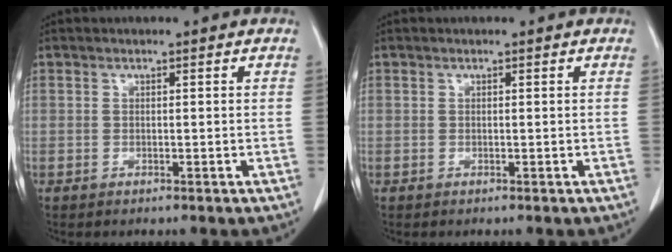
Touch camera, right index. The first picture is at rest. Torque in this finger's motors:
{"motor_torque": [0.07, 0.01, 0.01, 0.01]}